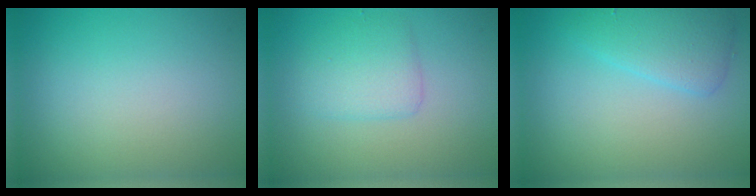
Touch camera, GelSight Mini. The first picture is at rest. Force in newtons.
{"total": 2.7, "press": 2.7, "slide": 0.1}
{"total": 2.9, "press": 2.9, "slide": 0.1}